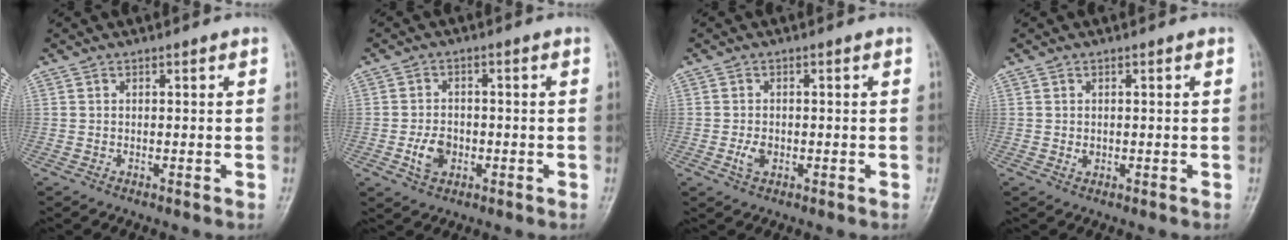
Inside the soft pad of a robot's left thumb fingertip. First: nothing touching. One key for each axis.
{"total": 5.0, "fx": -1.4, "fy": 3.7, "fz": 3.1, "tx": -0.045, "ty": 0.007, "tz": -0.025}
{"total": 2.6, "fx": -0.7, "fy": 1.8, "fz": 1.8, "tx": -0.033, "ty": 0.000, "tz": -0.012}
{"total": 1.2, "fx": 0.0, "fy": 0.9, "fz": 0.7, "tx": -0.009, "ty": 0.000, "tz": 0.003}